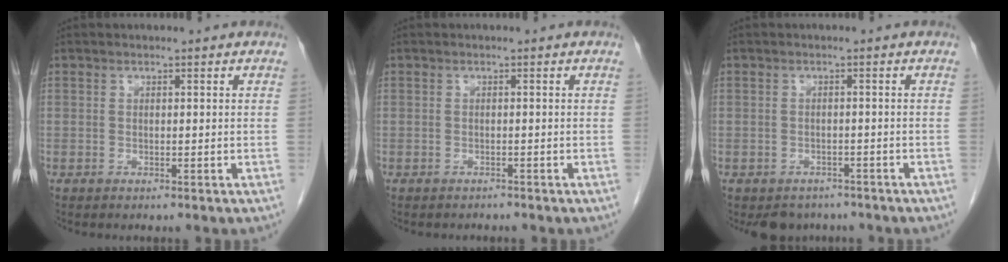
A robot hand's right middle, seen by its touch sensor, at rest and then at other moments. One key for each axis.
{"total": 0.7, "fx": -0.7, "fy": 0.1, "fz": -0.2, "tx": -0.008, "ty": -0.005, "tz": -0.012}
{"total": 4.4, "fx": -3.8, "fy": 2.3, "fz": 0.4, "tx": 0.001, "ty": 0.002, "tz": -0.050}